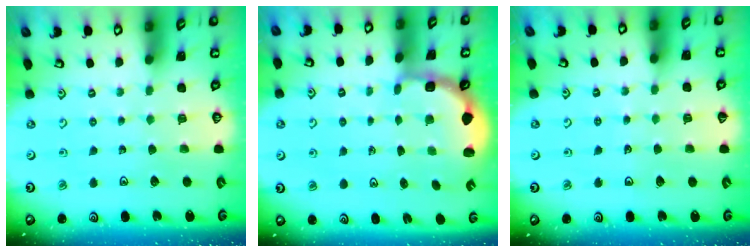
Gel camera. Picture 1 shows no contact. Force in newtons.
{"total": 2.5, "press": 1.9, "slide": 1.6}
{"total": 2.4, "press": 2.4, "slide": 0.2}